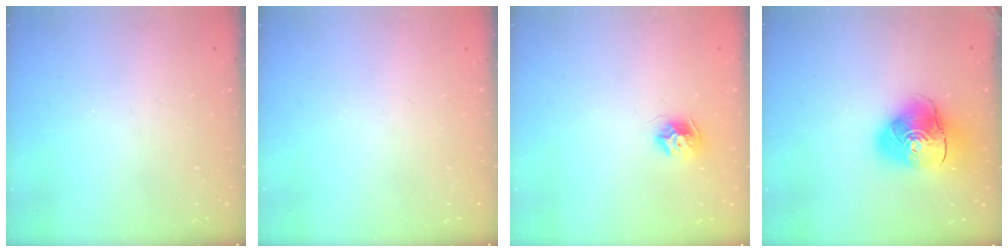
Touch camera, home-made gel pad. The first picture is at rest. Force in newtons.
{"total": 0.0}
{"total": 8.7, "press": 8.7, "slide": 0.0}
{"total": 12.7, "press": 12.6, "slide": 2.0}